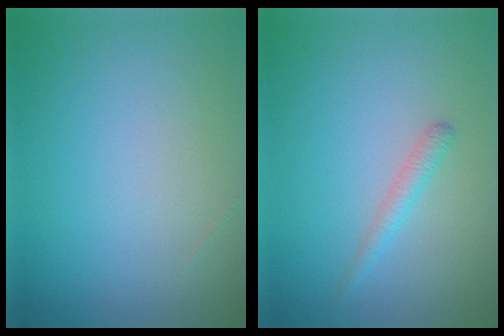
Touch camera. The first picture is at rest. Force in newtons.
{"total": 1.4, "press": 1.4, "slide": 0.0}